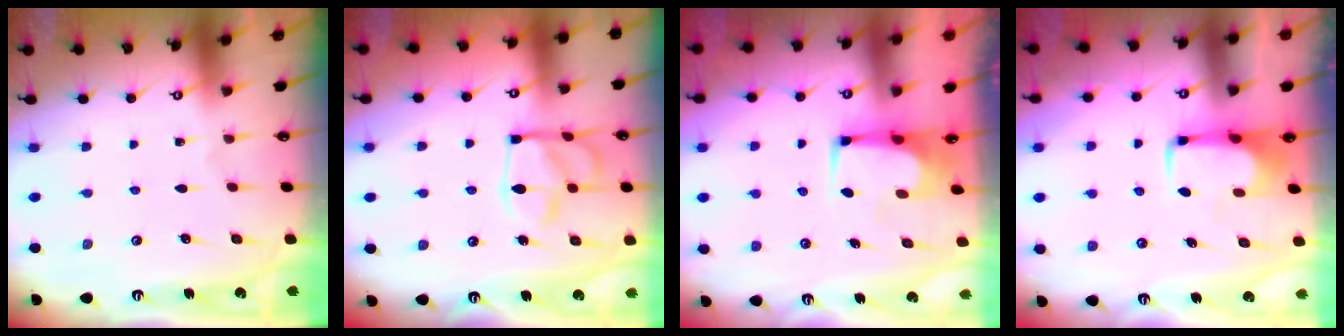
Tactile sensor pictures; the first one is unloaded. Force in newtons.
{"total": 13.0, "press": 12.9, "slide": 1.3}
{"total": 0.8, "press": 0.7, "slide": 0.1}
{"total": 1.6, "press": 1.5, "slide": 0.5}